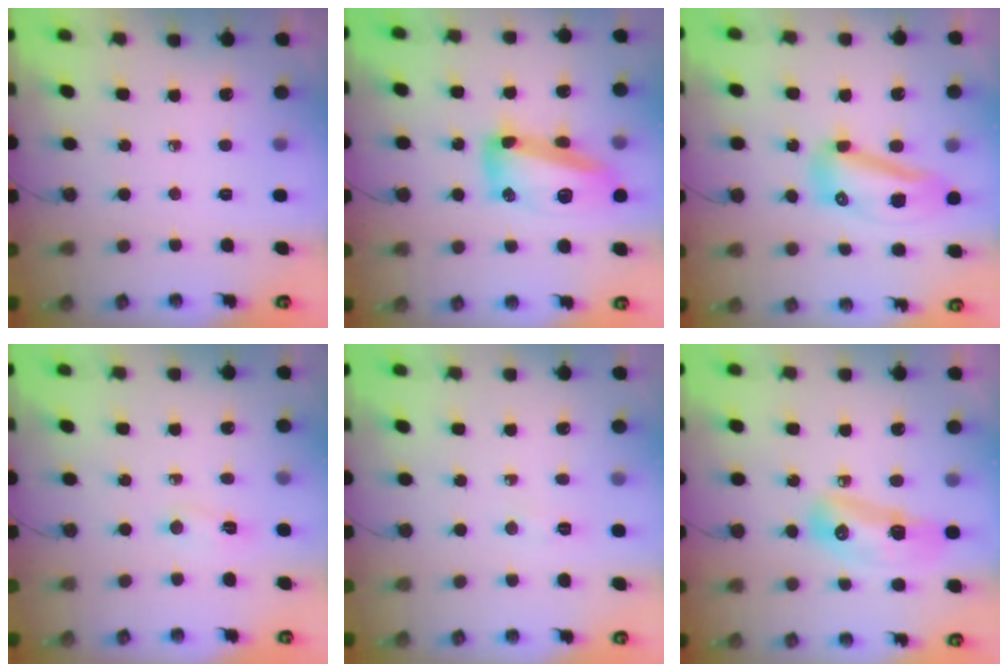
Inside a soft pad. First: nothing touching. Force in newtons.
{"total": 15.6, "press": 15.5, "slide": 1.3}
{"total": 11.2, "press": 11.2, "slide": 1.3}
{"total": 3.1, "press": 2.8, "slide": 1.3}
{"total": 3.7, "press": 3.6, "slide": 0.5}
{"total": 10.8, "press": 10.6, "slide": 1.9}